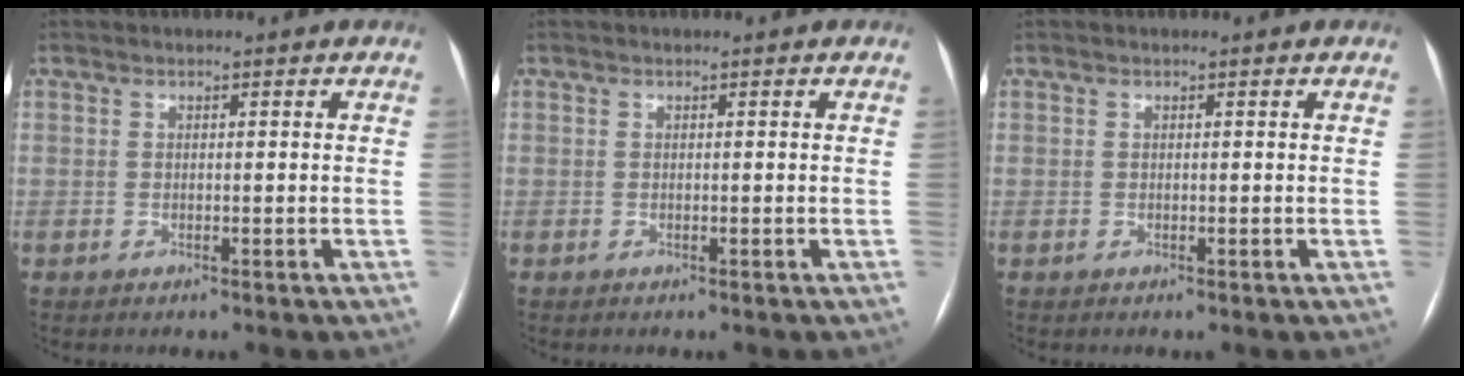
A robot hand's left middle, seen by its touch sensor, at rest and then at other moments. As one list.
[{"total": 0.0}, {"total": 0.0}]